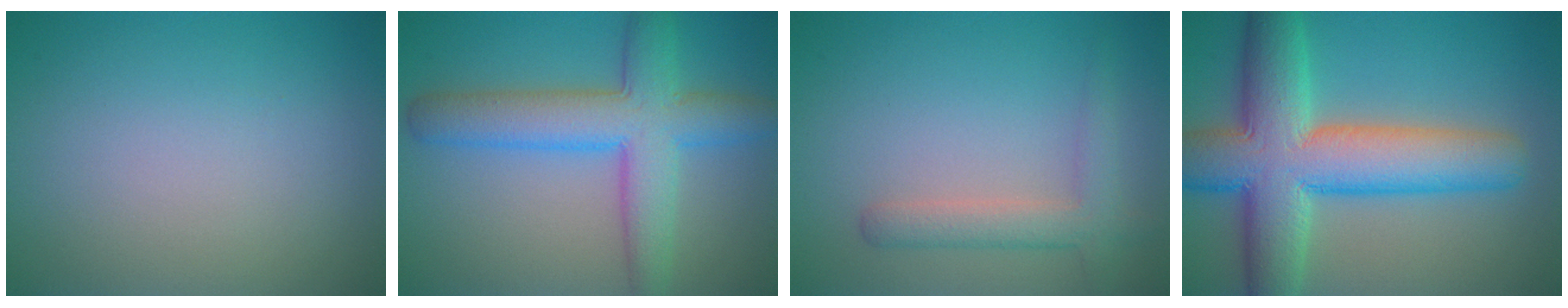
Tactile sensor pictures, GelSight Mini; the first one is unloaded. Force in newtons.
{"total": 7.3, "press": 7.3, "slide": 0.3}
{"total": 2.9, "press": 2.9, "slide": 0.2}
{"total": 11.7, "press": 11.7, "slide": 0.6}